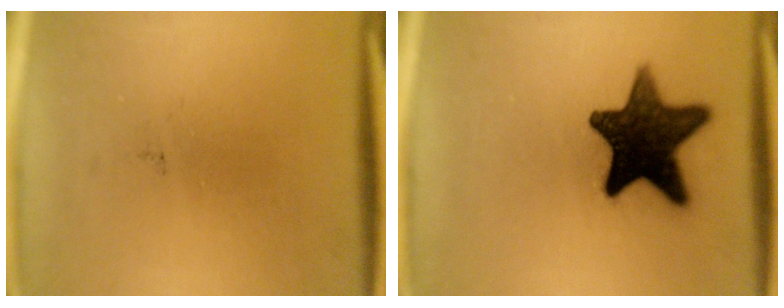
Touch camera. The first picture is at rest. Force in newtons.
{"total": 15.6}